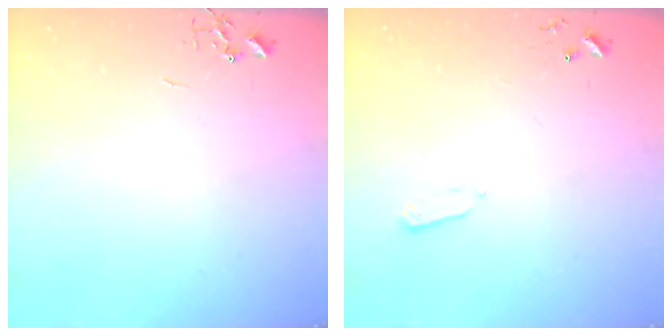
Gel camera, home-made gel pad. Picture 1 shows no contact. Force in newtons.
{"total": 2.4, "press": 2.3, "slide": 0.4}